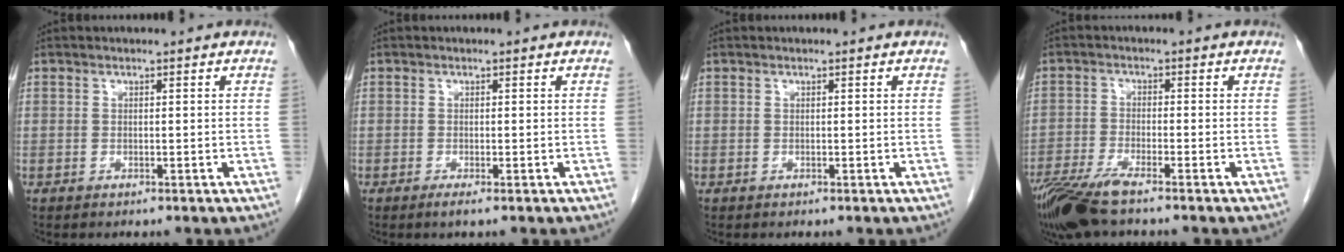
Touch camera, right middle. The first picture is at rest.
{"total": 0.6, "force": [-0.3, -0.2, 0.4], "torque": [-0.009, -0.002, -0.008]}
{"total": 0.0}
{"total": 8.3, "force": [-6.3, 0.9, 5.3], "torque": [-0.103, -0.020, -0.117]}